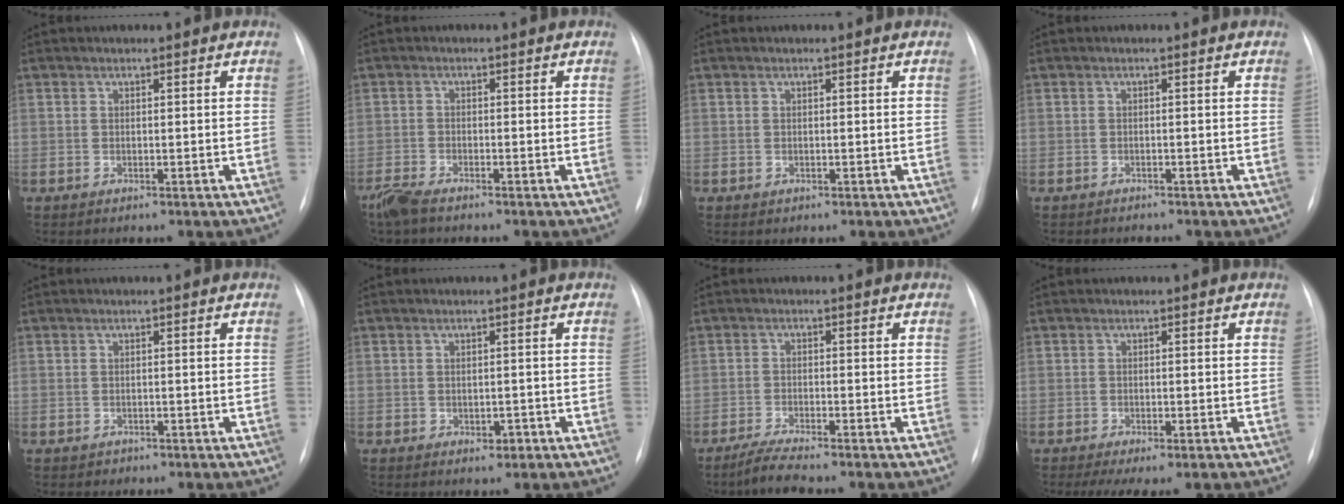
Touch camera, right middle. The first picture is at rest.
{"total": 3.6, "force": [-3.0, 0.6, 1.8], "torque": [-0.043, -0.011, -0.058]}
{"total": 0.0}
{"total": 1.7, "force": [-1.6, 0.5, 0.2], "torque": [-0.004, -0.003, -0.020]}
{"total": 0.7, "force": [-0.5, 0.5, -0.1], "torque": [-0.003, 0.002, -0.008]}
{"total": 1.2, "force": [-0.5, 0.8, 0.8], "torque": [-0.010, 0.001, -0.004]}
{"total": 3.8, "force": [-3.3, -0.5, 1.9], "torque": [-0.044, -0.014, -0.067]}
{"total": 5.0, "force": [-3.4, 1.1, 3.5], "torque": [-0.052, -0.014, -0.049]}